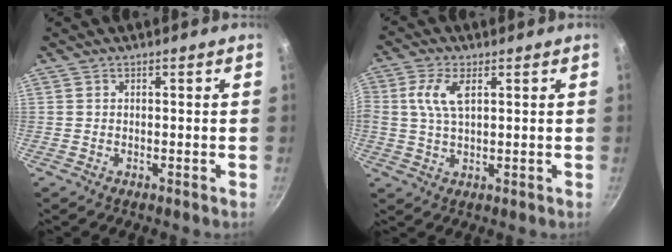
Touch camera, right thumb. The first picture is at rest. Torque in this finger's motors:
{"motor_torque": [0.04, 0.08, 0.03, 0.03, 0.10]}